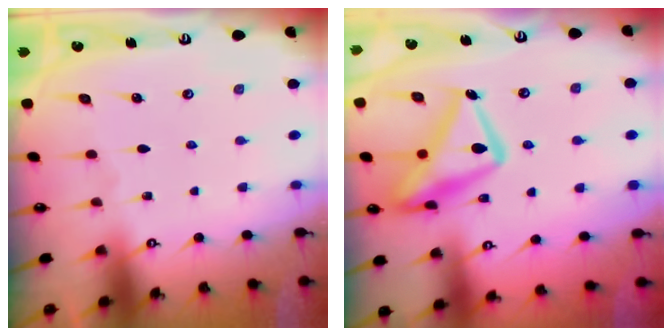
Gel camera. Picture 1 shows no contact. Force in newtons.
{"total": 18.3, "press": 18.2, "slide": 1.5}